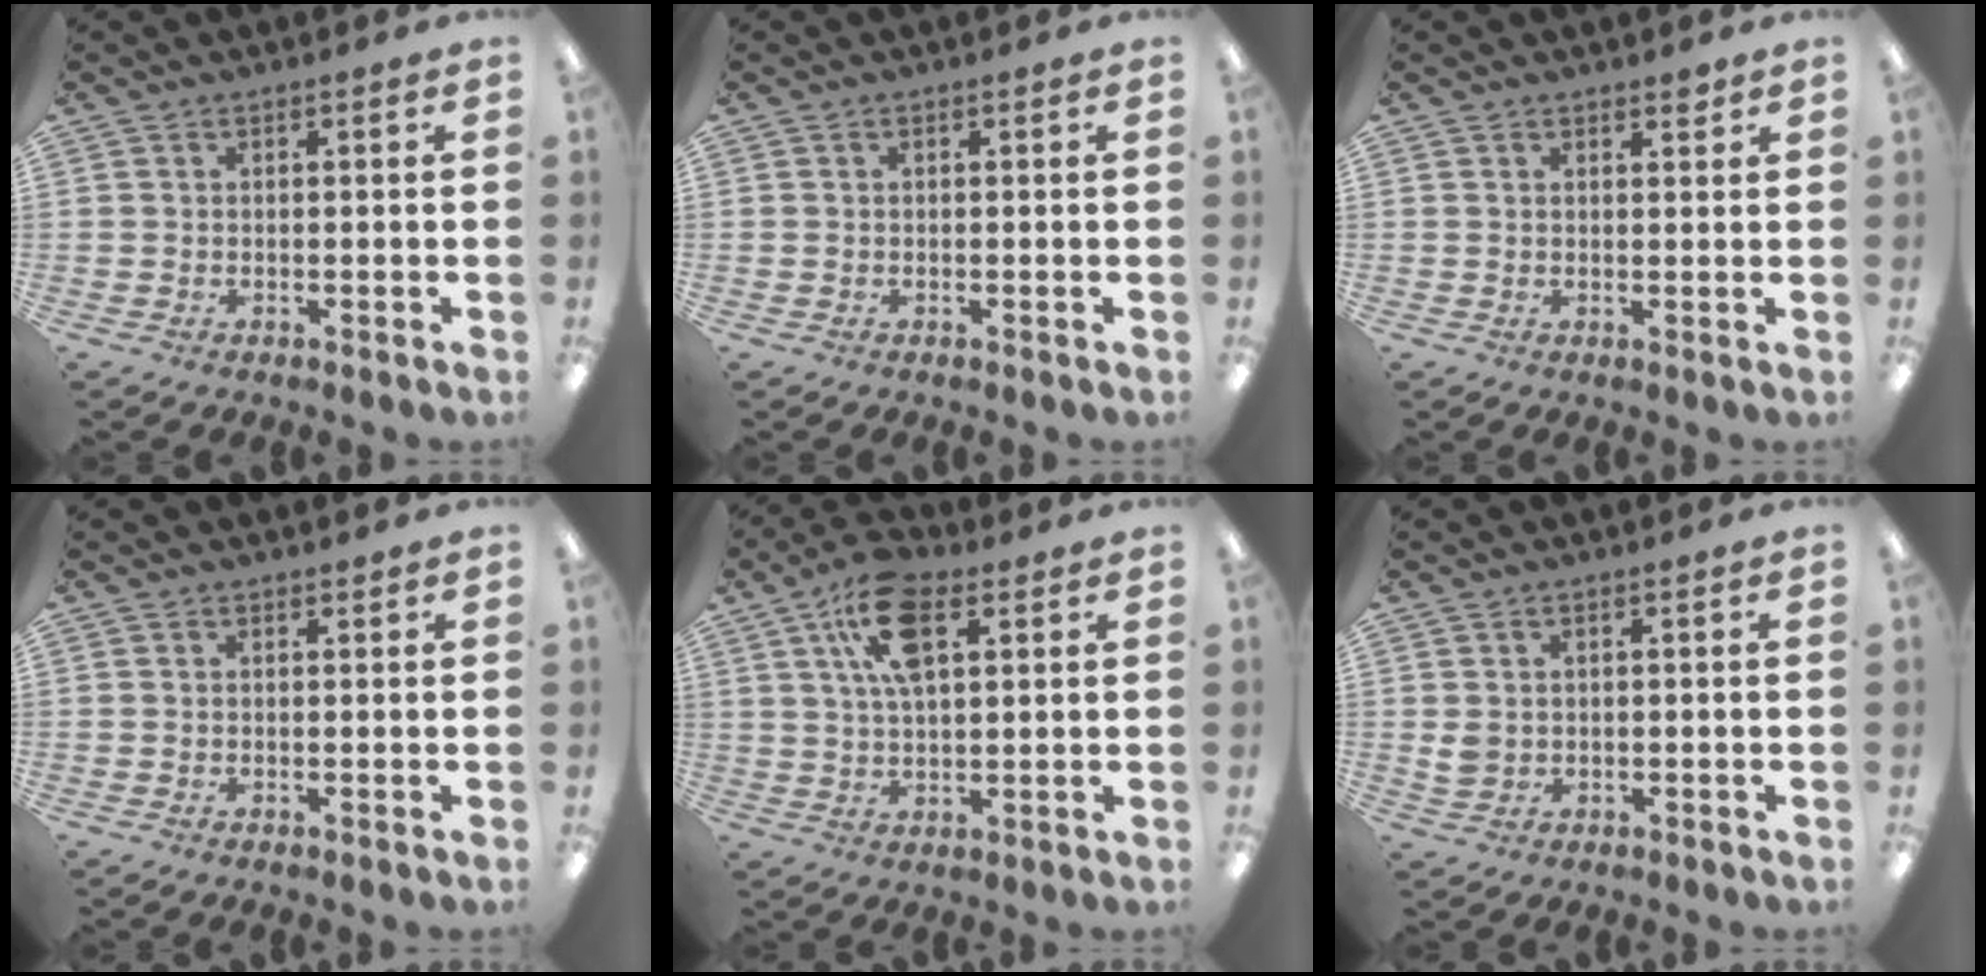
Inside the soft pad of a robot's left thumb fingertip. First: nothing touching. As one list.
[{"total": 0.0}, {"total": 1.7, "force": [1.4, 0.7, 0.5], "torque": [0.006, -0.008, 0.023]}, {"total": 0.7, "force": [0.6, 0.3, 0.0], "torque": [0.008, -0.004, 0.011]}, {"total": 13.1, "force": [6.0, 6.5, 9.6], "torque": [-0.167, 0.003, 0.108]}, {"total": 2.7, "force": [1.0, 2.2, 1.3], "torque": [-0.011, -0.004, 0.016]}]